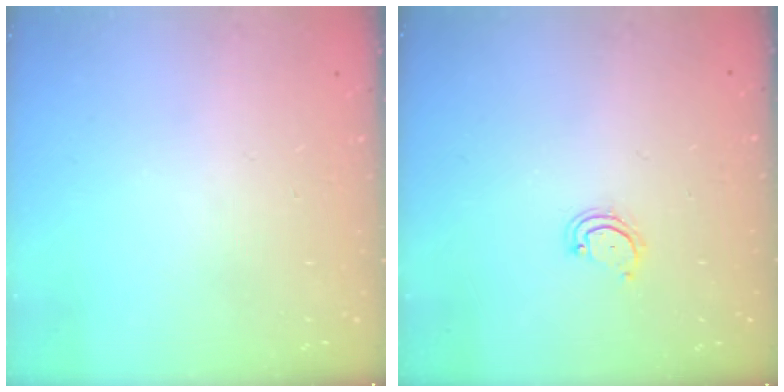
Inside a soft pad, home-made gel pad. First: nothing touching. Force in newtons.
{"total": 4.0, "press": 3.9, "slide": 0.4}